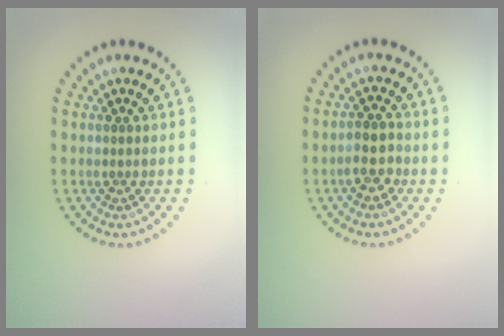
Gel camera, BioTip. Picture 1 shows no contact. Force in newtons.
{"total": 2.4, "press": 2.3, "slide": 0.8}